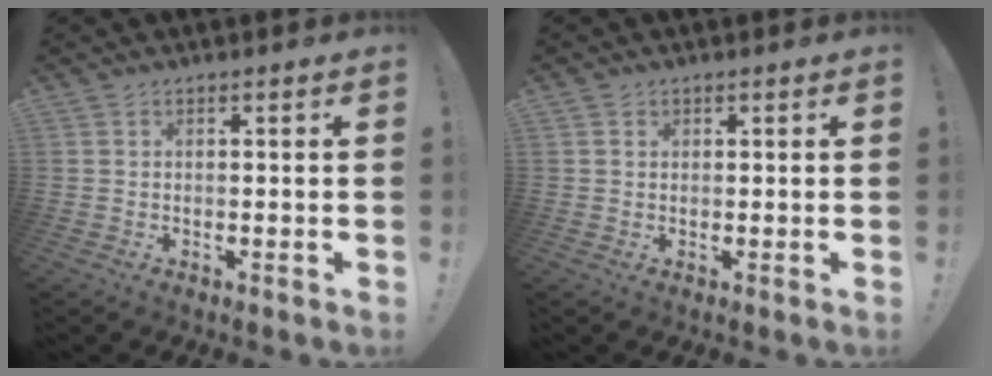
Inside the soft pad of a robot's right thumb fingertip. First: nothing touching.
{"total": 1.1, "force": [0.6, 0.9, 0.0], "torque": [0.007, -0.002, 0.010]}